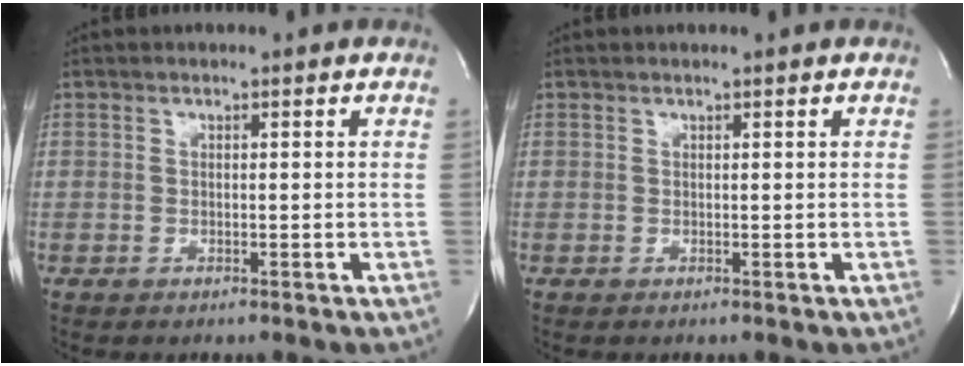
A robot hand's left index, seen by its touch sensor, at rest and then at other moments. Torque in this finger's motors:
{"motor_torque": [0.36, -0.26, 0.04, -0.01]}